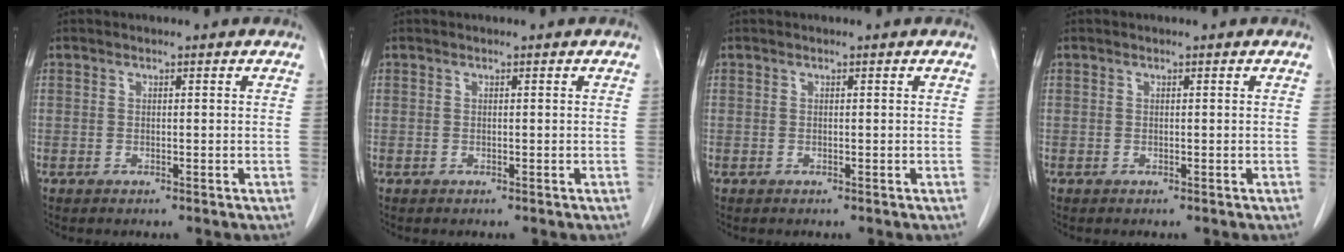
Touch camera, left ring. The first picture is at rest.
{"total": 0.0}
{"total": 0.0}
{"total": 0.0}